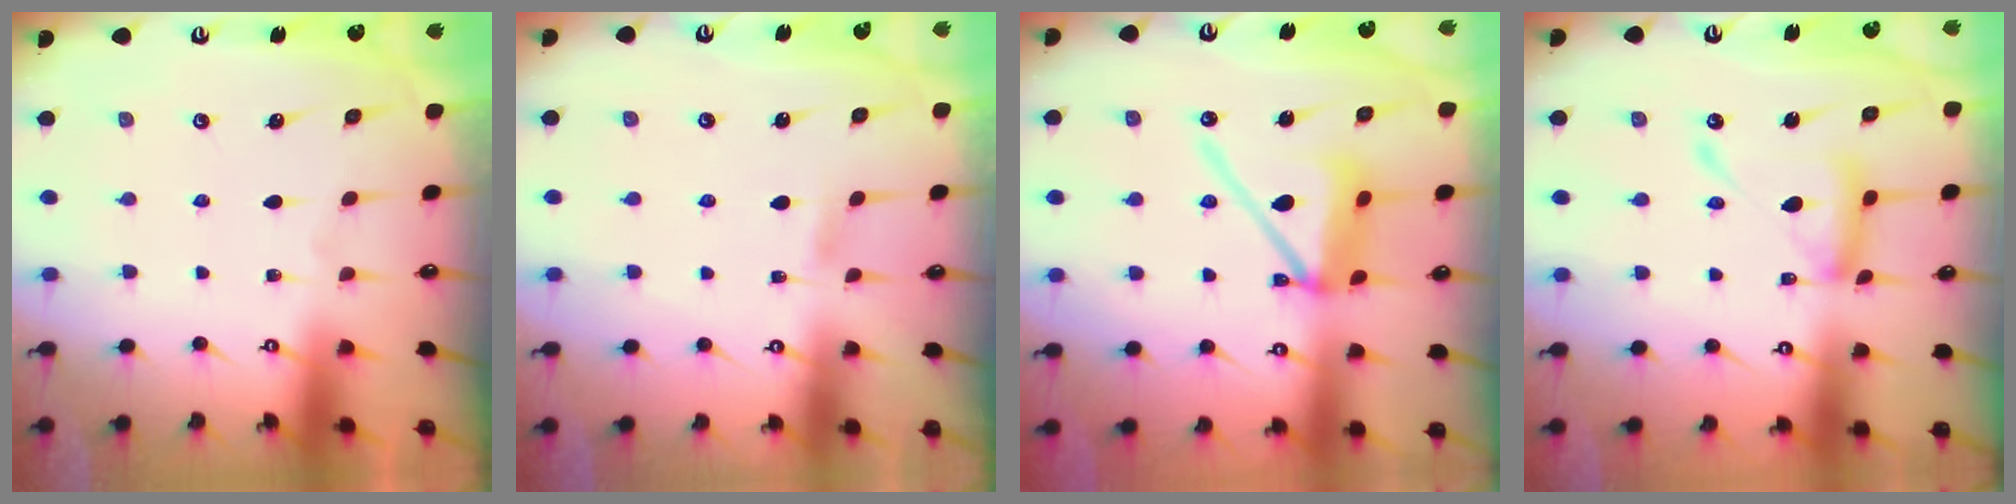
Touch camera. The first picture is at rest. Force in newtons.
{"total": 3.8, "press": 3.7, "slide": 0.6}
{"total": 12.1, "press": 12.0, "slide": 1.6}
{"total": 13.3, "press": 13.3, "slide": 1.1}